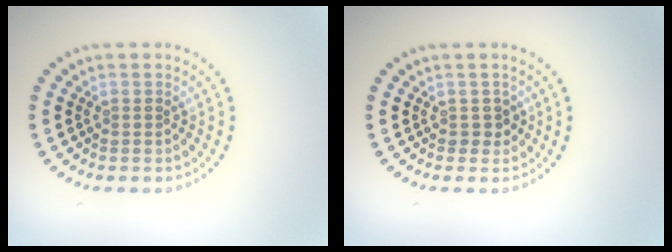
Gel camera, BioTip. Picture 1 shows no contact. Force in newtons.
{"total": 1.1, "press": 0.9, "slide": 0.6}